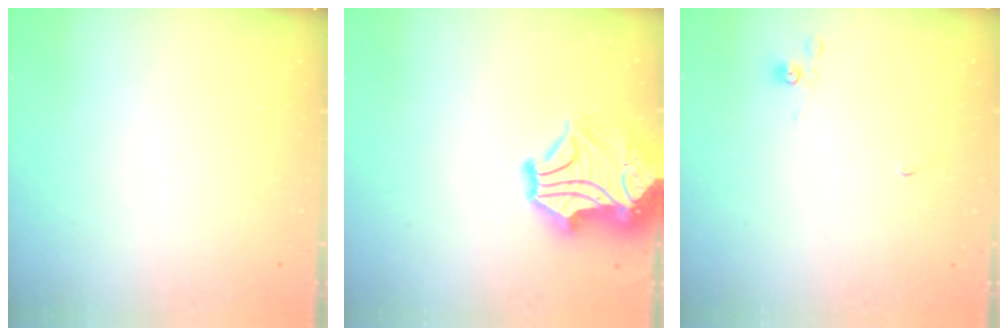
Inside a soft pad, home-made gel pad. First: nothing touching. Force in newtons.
{"total": 8.0, "press": 7.8, "slide": 2.1}
{"total": 2.9, "press": 2.9, "slide": 0.6}